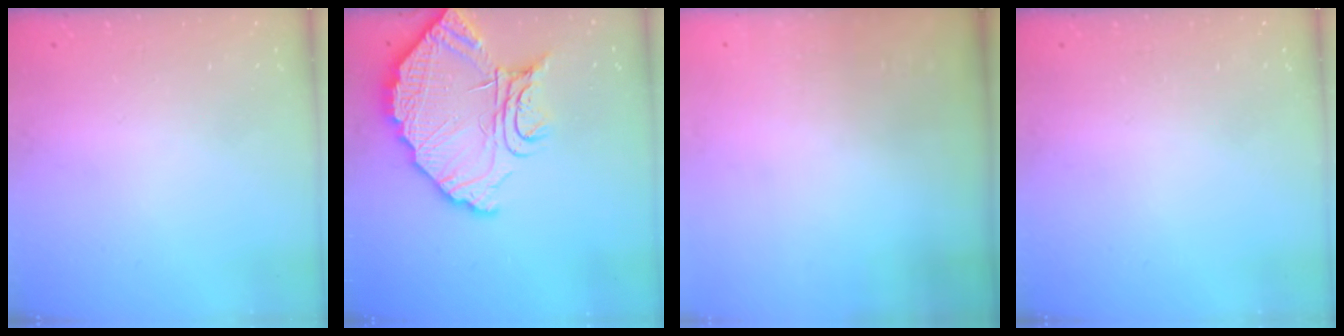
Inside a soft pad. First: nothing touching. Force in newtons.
{"total": 15.5, "press": 15.4, "slide": 1.6}
{"total": 3.1, "press": 3.0, "slide": 1.0}
{"total": 0.0}